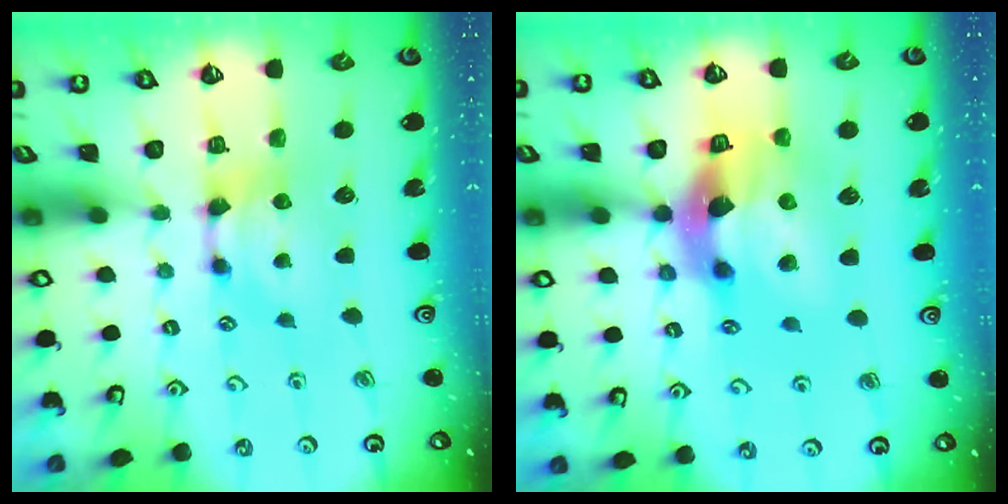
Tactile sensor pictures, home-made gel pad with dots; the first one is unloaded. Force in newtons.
{"total": 9.5, "press": 9.2, "slide": 2.5}